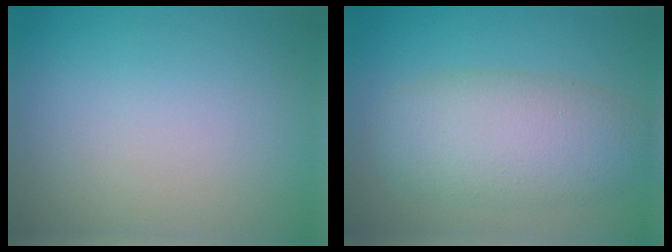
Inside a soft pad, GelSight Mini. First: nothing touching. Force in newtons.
{"total": 6.4, "press": 6.4, "slide": 0.2}